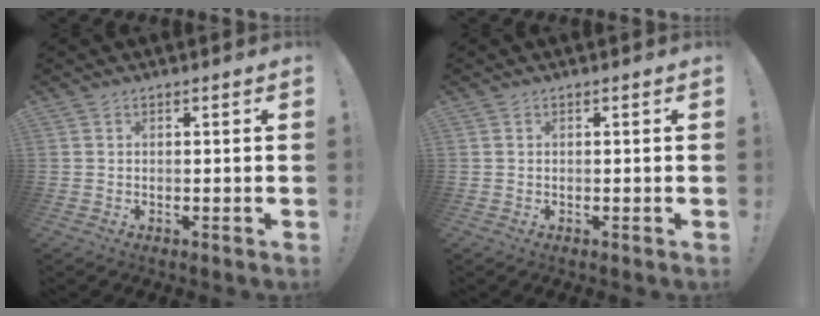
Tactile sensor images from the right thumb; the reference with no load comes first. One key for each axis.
{"total": 0.0}